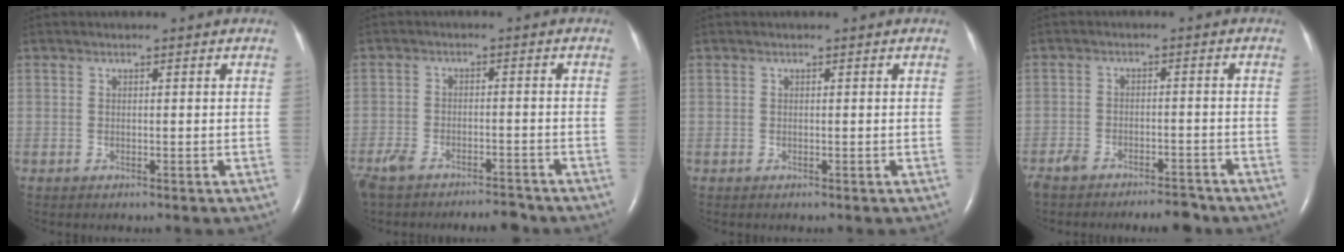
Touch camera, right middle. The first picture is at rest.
{"total": 8.1, "force": [-6.9, 2.3, 3.6], "torque": [-0.070, -0.003, -0.115]}
{"total": 0.0}
{"total": 6.6, "force": [-5.7, 1.8, 2.8], "torque": [-0.048, -0.002, -0.093]}